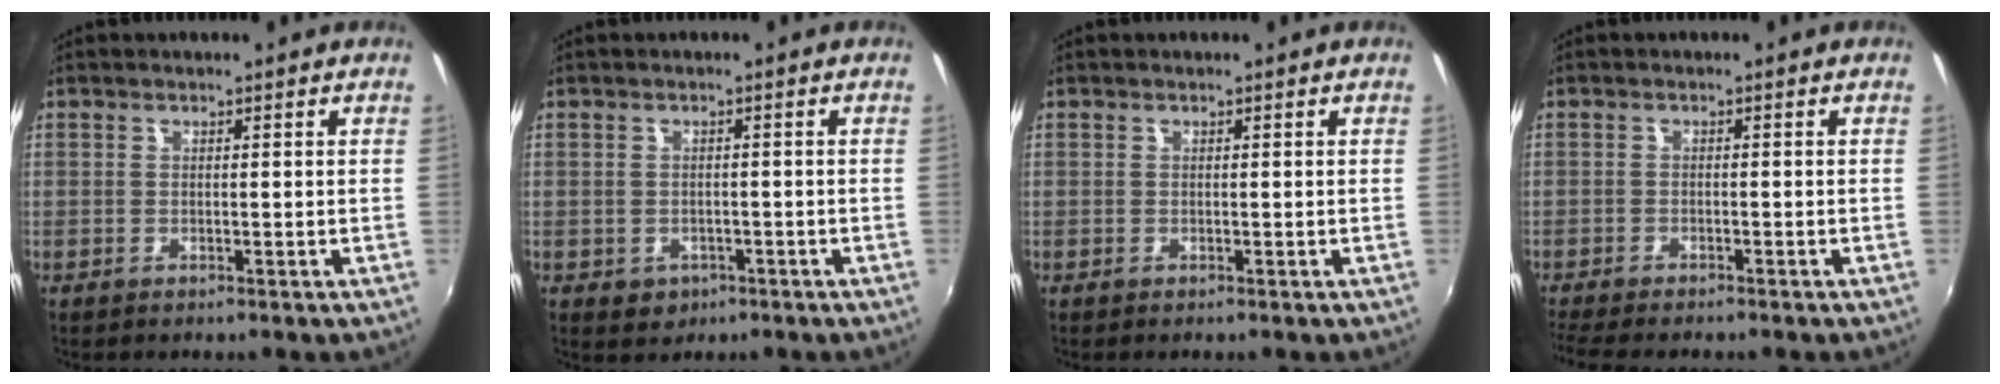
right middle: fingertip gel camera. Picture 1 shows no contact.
{"total": 3.3, "force": [-1.4, 2.8, 1.2], "torque": [-0.029, -0.004, -0.012]}
{"total": 0.0}
{"total": 6.5, "force": [-5.7, 0.9, 3.0], "torque": [-0.073, -0.026, -0.095]}